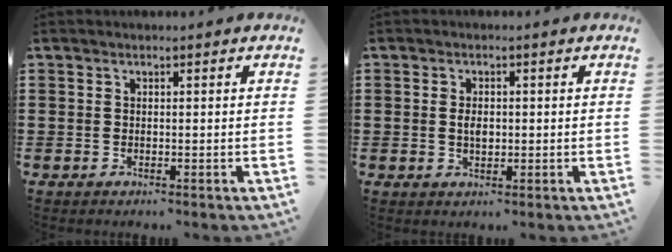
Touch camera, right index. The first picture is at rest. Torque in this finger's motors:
{"motor_torque": [0.67, 1.47, 0.03, 0.00]}